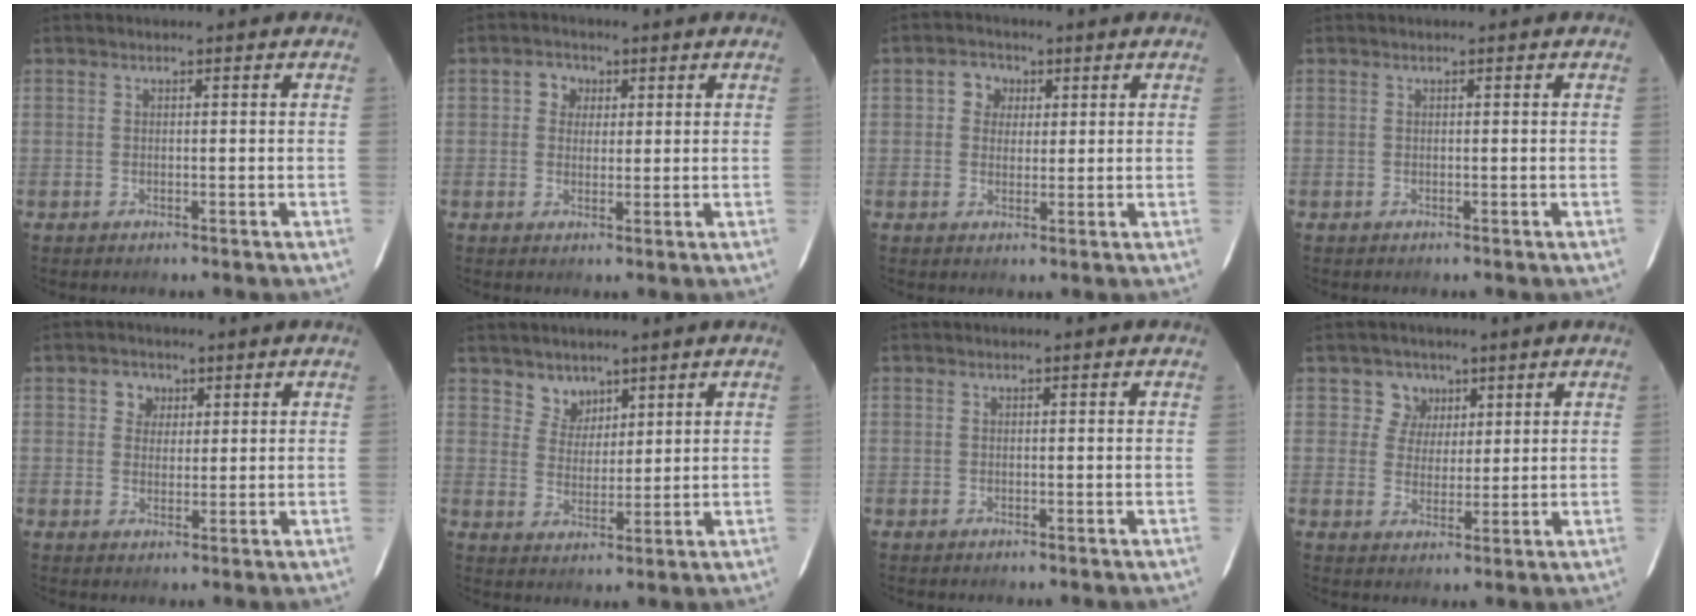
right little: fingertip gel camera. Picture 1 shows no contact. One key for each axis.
{"total": 3.3, "fx": 0.8, "fy": 3.1, "fz": 0.8, "tx": -0.010, "ty": 0.011, "tz": 0.008}
{"total": 3.8, "fx": 1.0, "fy": 3.5, "fz": 1.1, "tx": -0.013, "ty": 0.012, "tz": 0.011}
{"total": 0.0}
{"total": 3.4, "fx": 1.2, "fy": 3.1, "fz": 0.7, "tx": -0.005, "ty": 0.011, "tz": 0.020}
{"total": 4.6, "fx": 3.5, "fy": 3.1, "fz": 0.3, "tx": 0.003, "ty": 0.010, "tz": 0.066}
{"total": 0.0}
{"total": 4.4, "fx": 1.8, "fy": 4.0, "fz": 0.5, "tx": 0.000, "ty": 0.011, "tz": 0.027}